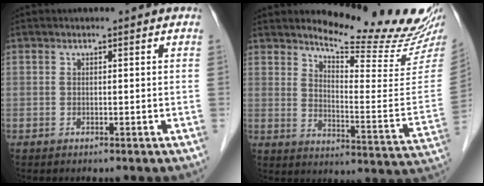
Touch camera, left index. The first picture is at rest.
{"total": 17.0, "force": [16.0, 0.4, 5.7], "torque": [-0.089, -0.104, 0.201]}